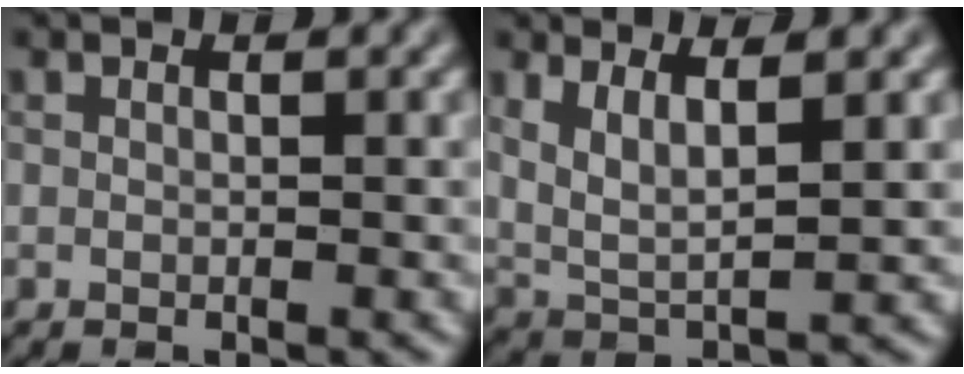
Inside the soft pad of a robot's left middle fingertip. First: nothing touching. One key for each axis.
{"total": 3.9, "fx": 1.9, "fy": 1.3, "fz": 3.1, "tx": -0.072, "ty": -0.011, "tz": 0.041}